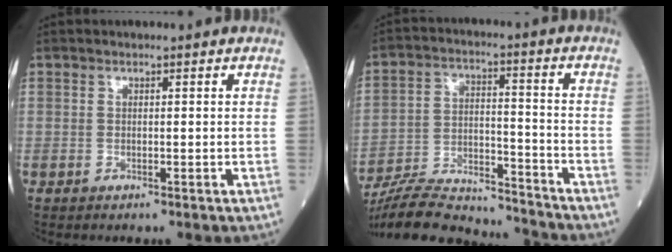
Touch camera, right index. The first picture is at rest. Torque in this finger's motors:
{"motor_torque": [-0.40, -0.49, -0.78, -0.21]}